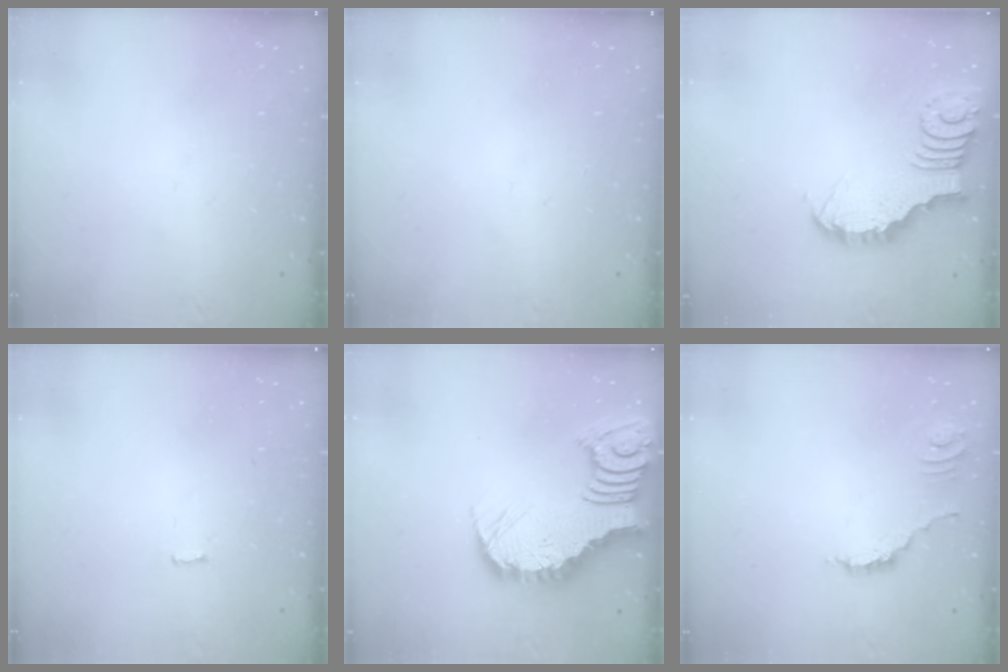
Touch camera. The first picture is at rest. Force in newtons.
{"total": 0.0}
{"total": 4.0, "press": 4.0, "slide": 0.3}
{"total": 1.6, "press": 1.6, "slide": 0.2}
{"total": 8.1, "press": 8.1, "slide": 1.0}
{"total": 2.0, "press": 2.0, "slide": 0.3}